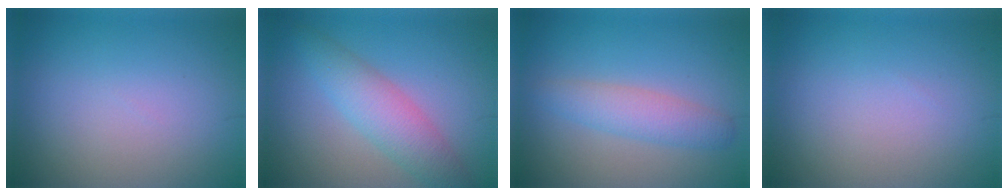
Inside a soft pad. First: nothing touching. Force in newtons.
{"total": 4.3, "press": 4.2, "slide": 0.1}
{"total": 3.0, "press": 3.0, "slide": 0.1}
{"total": 0.0}